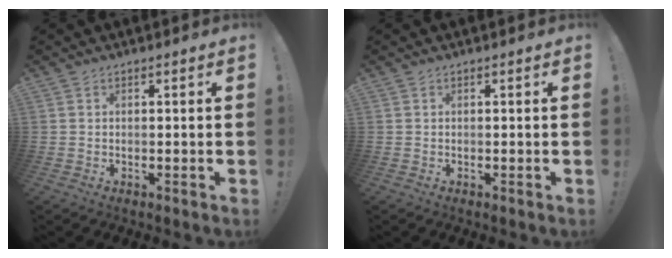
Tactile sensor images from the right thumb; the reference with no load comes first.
{"total": 0.0}